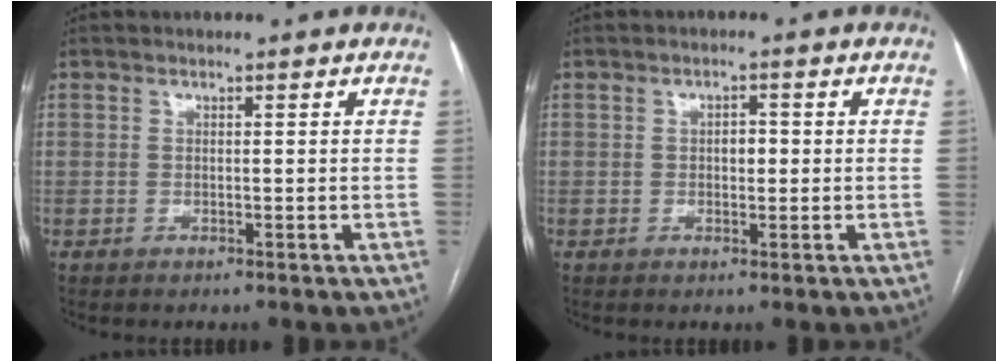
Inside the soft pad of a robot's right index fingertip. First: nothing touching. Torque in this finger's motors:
{"motor_torque": [0.41, 0.15, 0.16, 0.03]}